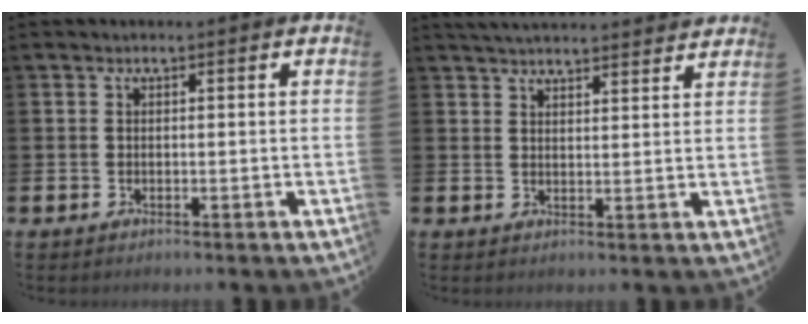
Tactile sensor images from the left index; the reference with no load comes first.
{"total": 4.0, "force": [4.0, 0.1, 0.5], "torque": [-0.025, -0.017, 0.074]}